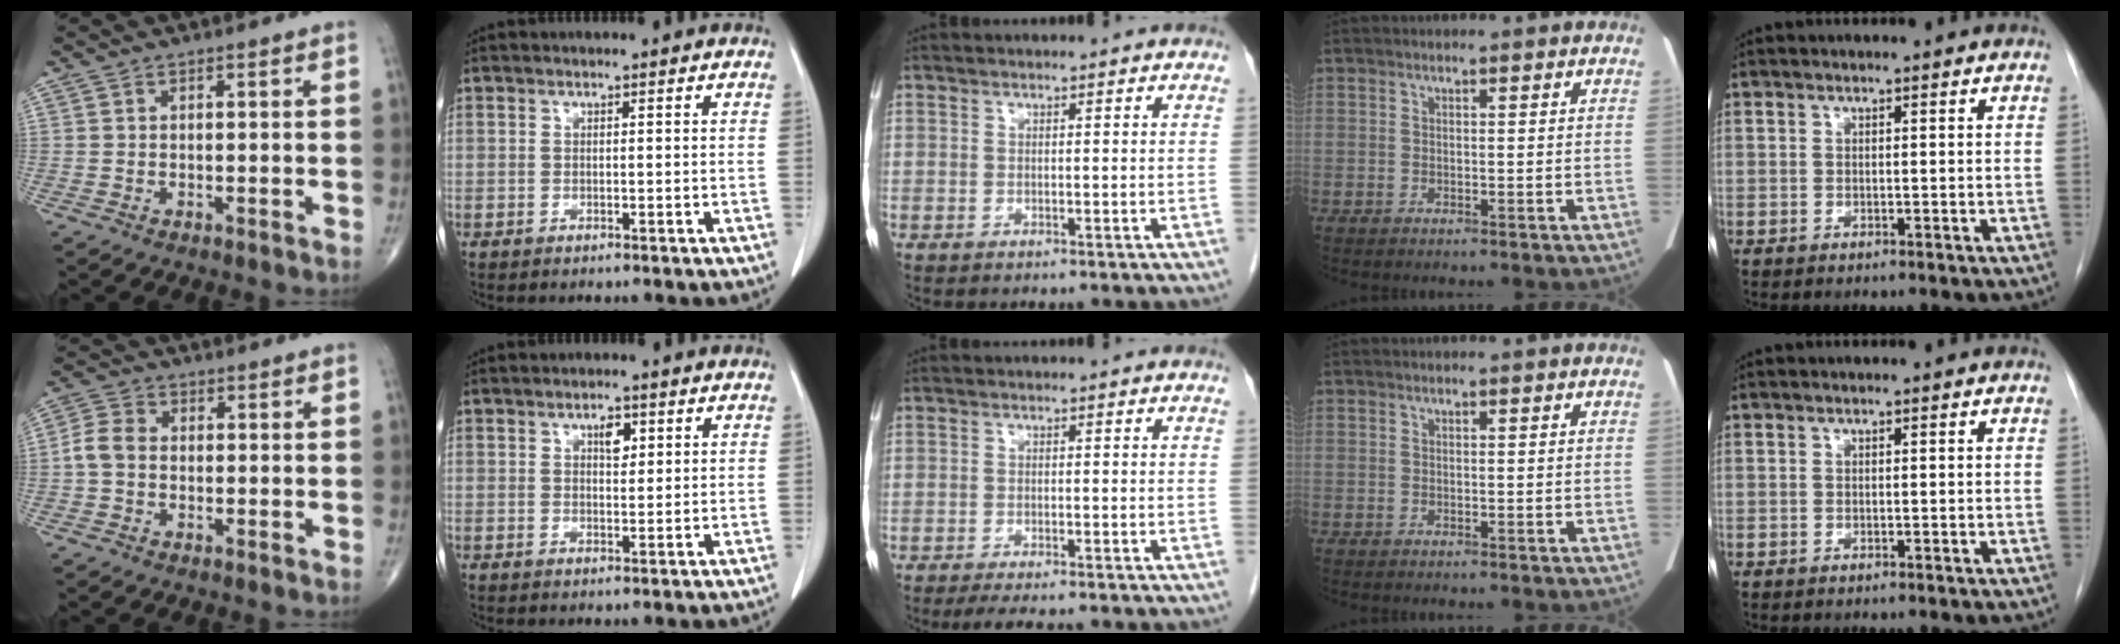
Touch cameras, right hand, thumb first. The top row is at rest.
{"thumb": {"total": 4.5, "force": [-0.5, 3.4, 2.9], "torque": [-0.057, 0.013, -0.018]}, "index": {"total": 2.6, "force": [1.2, 1.2, 2.0], "torque": [-0.031, -0.001, 0.020]}, "middle": {"total": 6.3, "force": [-5.4, 1.0, 3.2], "torque": [-0.042, -0.012, -0.079]}}